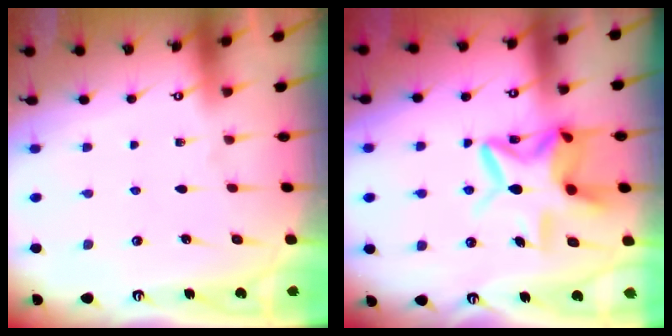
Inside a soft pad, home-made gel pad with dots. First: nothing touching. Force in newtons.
{"total": 13.4, "press": 13.4, "slide": 1.3}